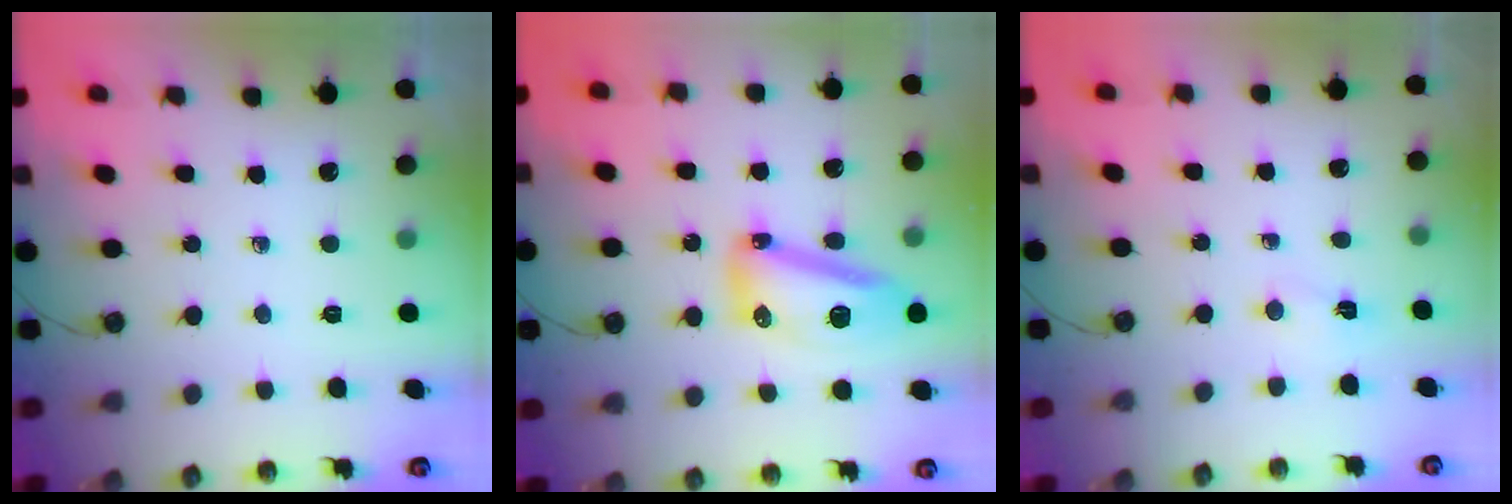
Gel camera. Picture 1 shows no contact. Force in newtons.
{"total": 13.0, "press": 12.9, "slide": 1.7}
{"total": 3.8, "press": 0.5, "slide": 3.8}